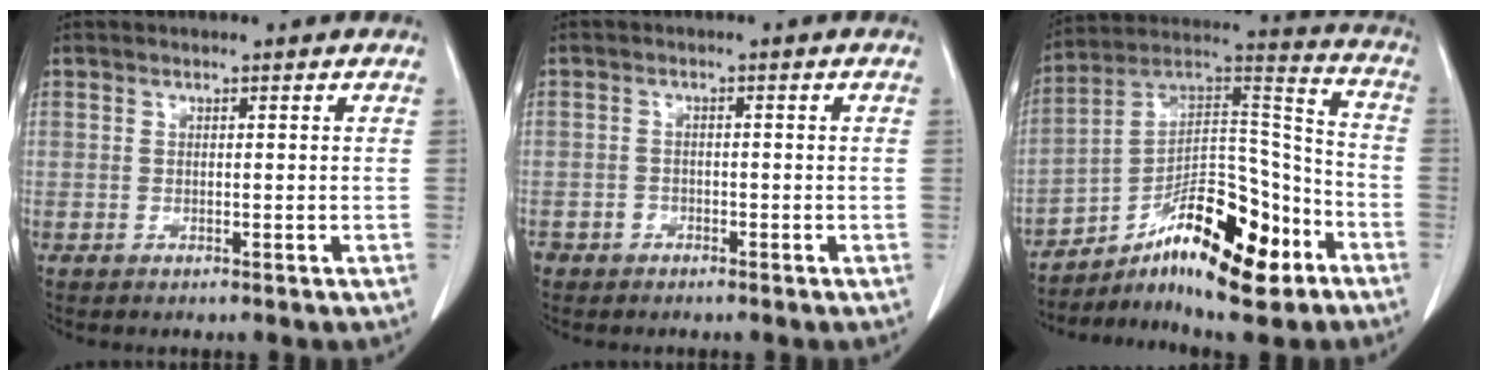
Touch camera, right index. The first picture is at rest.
{"total": 2.6, "force": [-1.8, 1.9, 0.2], "torque": [-0.005, 0.006, -0.034]}
{"total": 19.4, "force": [-9.9, 5.9, 15.6], "torque": [-0.266, 0.027, -0.156]}